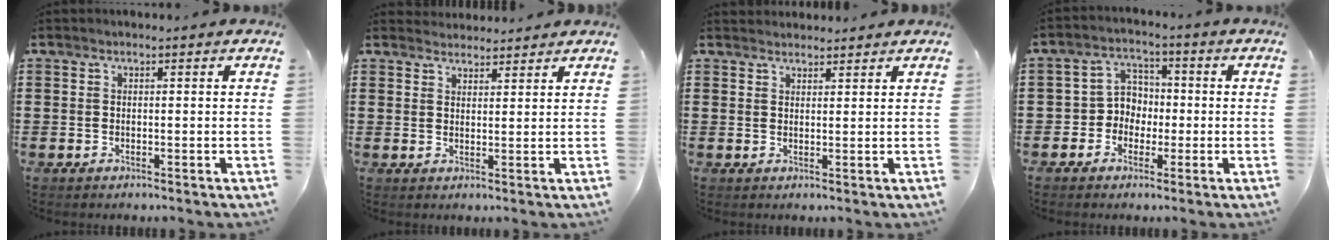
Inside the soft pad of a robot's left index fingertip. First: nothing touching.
{"total": 2.5, "force": [2.4, 0.4, -0.3], "torque": [0.000, -0.003, 0.048]}
{"total": 1.8, "force": [1.8, 0.3, -0.2], "torque": [-0.001, 0.002, 0.035]}
{"total": 4.7, "force": [-1.4, 4.4, 1.2], "torque": [-0.040, 0.015, -0.032]}